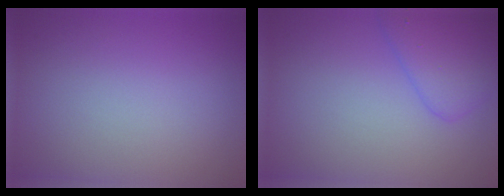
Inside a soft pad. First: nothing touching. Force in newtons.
{"total": 3.3, "press": 3.3, "slide": 0.1}